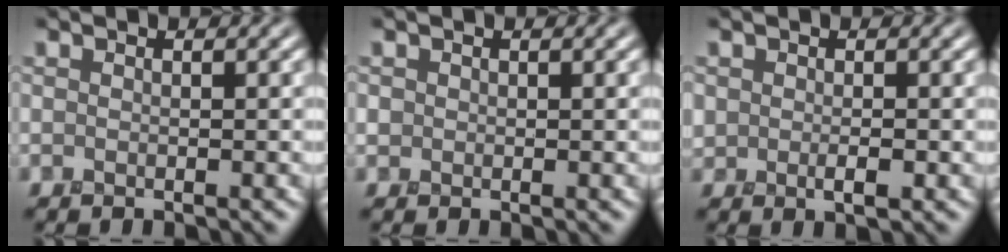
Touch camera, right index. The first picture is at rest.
{"total": 1.0, "force": [0.6, 0.4, -0.6], "torque": [0.019, 0.008, 0.006]}
{"total": 1.3, "force": [0.4, 1.1, 0.6], "torque": [-0.007, 0.001, 0.008]}